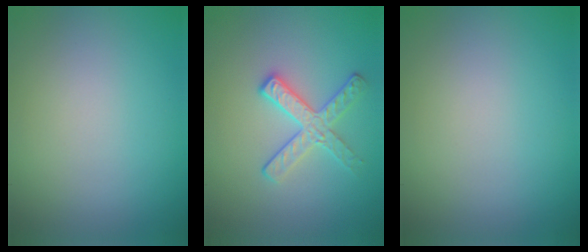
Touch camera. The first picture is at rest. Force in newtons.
{"total": 2.8, "press": 2.7, "slide": 0.7}
{"total": 0.0}